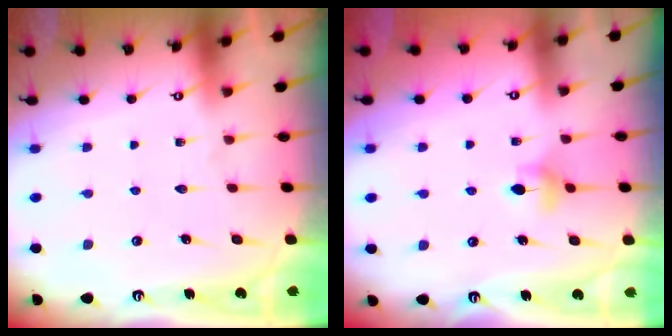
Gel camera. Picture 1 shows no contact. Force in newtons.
{"total": 5.0, "press": 4.9, "slide": 0.9}